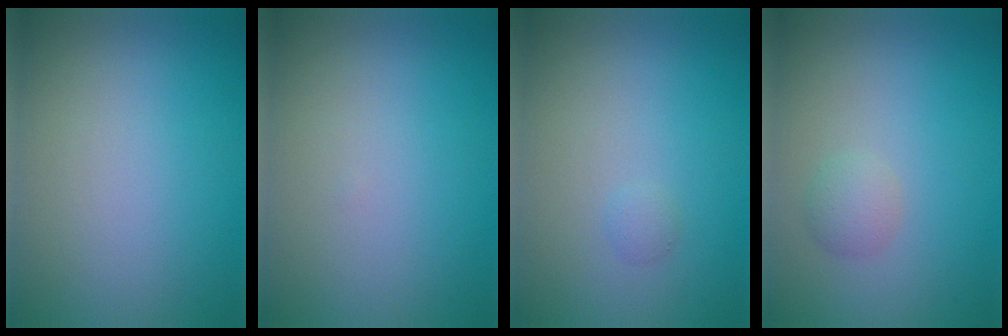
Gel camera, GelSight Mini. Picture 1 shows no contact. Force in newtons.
{"total": 0.0}
{"total": 0.6, "press": 0.6, "slide": 0.1}
{"total": 1.4, "press": 1.4, "slide": 0.1}